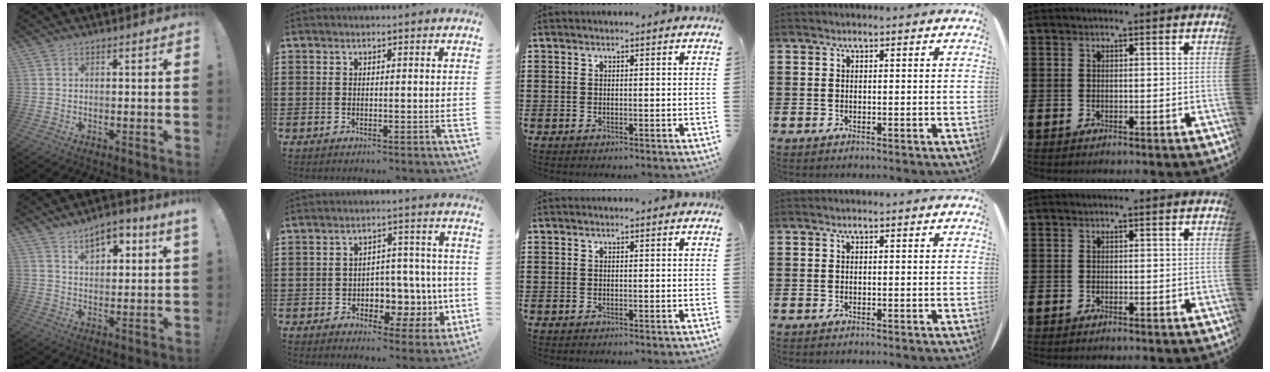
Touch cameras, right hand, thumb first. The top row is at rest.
{"thumb": {"total": 8.0, "force": [5.6, 2.9, 4.9], "torque": [-0.067, -0.026, 0.097]}, "index": {"total": 6.3, "force": [-1.4, 5.2, 3.3], "torque": [-0.046, 0.006, -0.025]}}